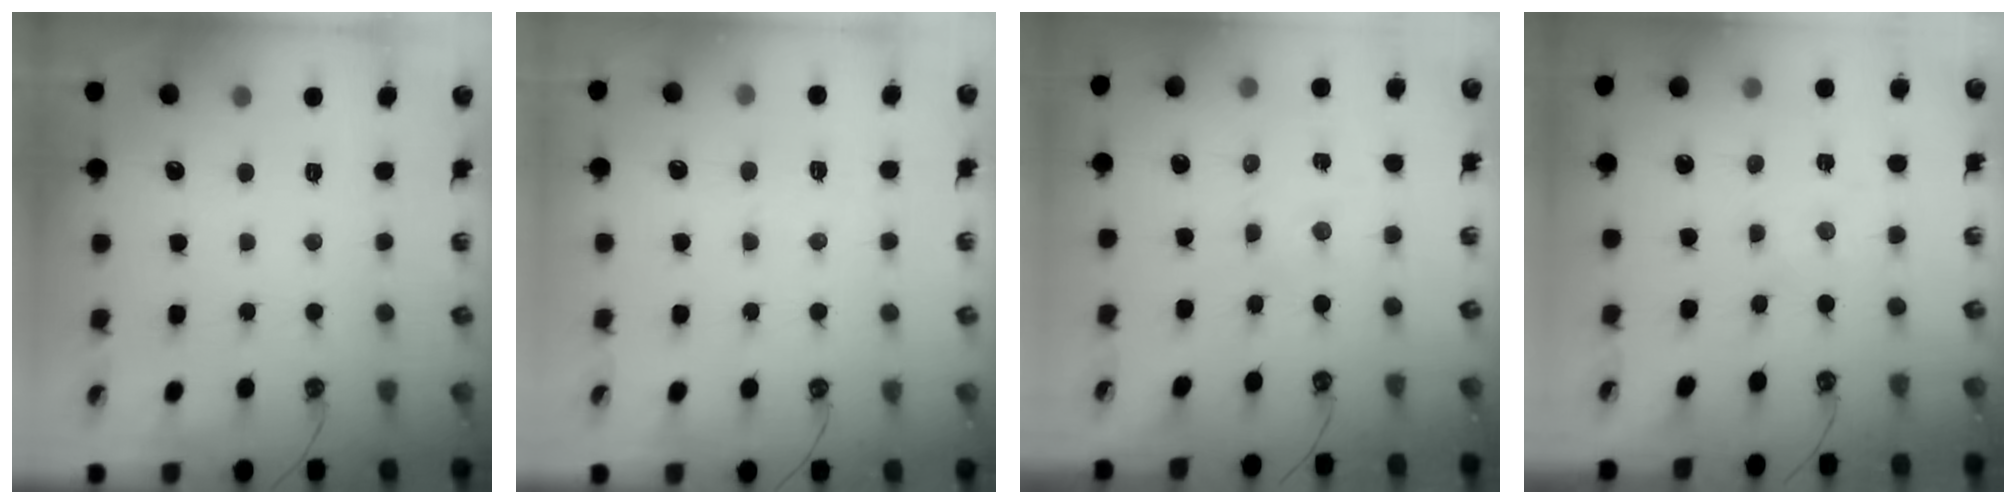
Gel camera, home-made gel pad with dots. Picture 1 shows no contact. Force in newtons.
{"total": 4.2, "press": 4.2, "slide": 0.6}
{"total": 1.0, "press": 0.9, "slide": 0.2}
{"total": 0.0}